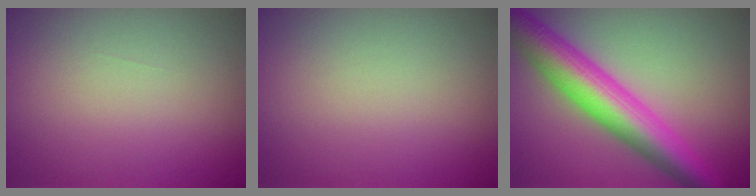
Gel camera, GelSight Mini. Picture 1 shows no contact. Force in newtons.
{"total": 0.0}
{"total": 8.2, "press": 8.2, "slide": 0.2}